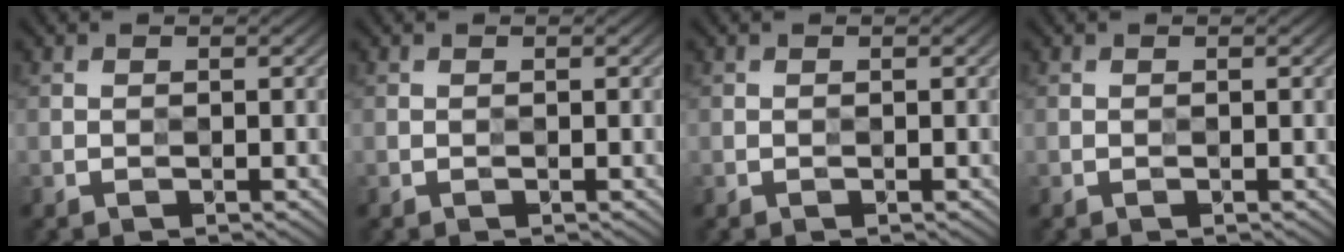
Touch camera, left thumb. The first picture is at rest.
{"total": 0.0}
{"total": 0.0}
{"total": 0.0}